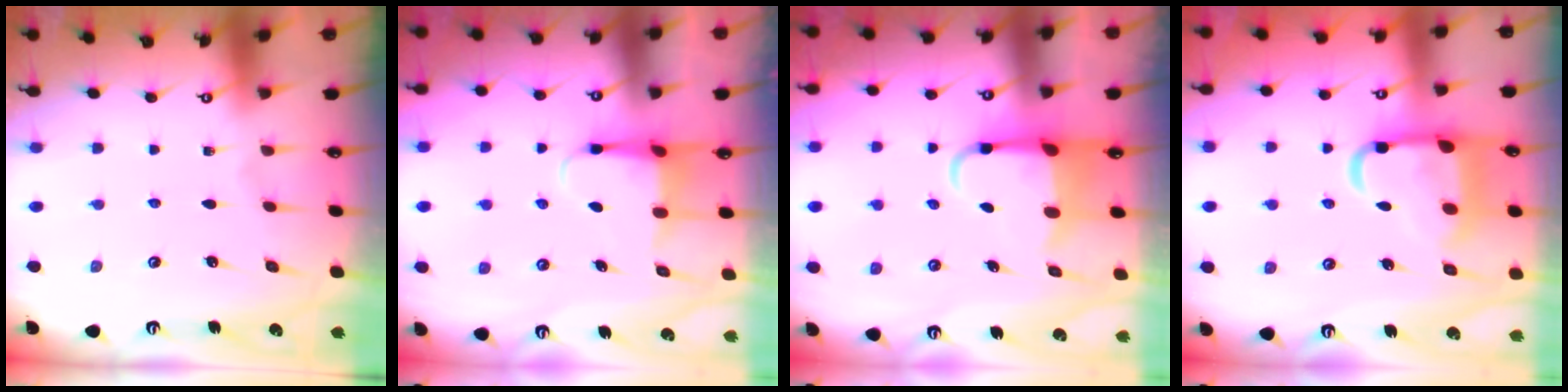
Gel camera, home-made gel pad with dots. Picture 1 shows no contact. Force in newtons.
{"total": 4.4, "press": 4.4, "slide": 0.2}
{"total": 5.7, "press": 5.6, "slide": 1.1}
{"total": 13.4, "press": 13.3, "slide": 1.7}